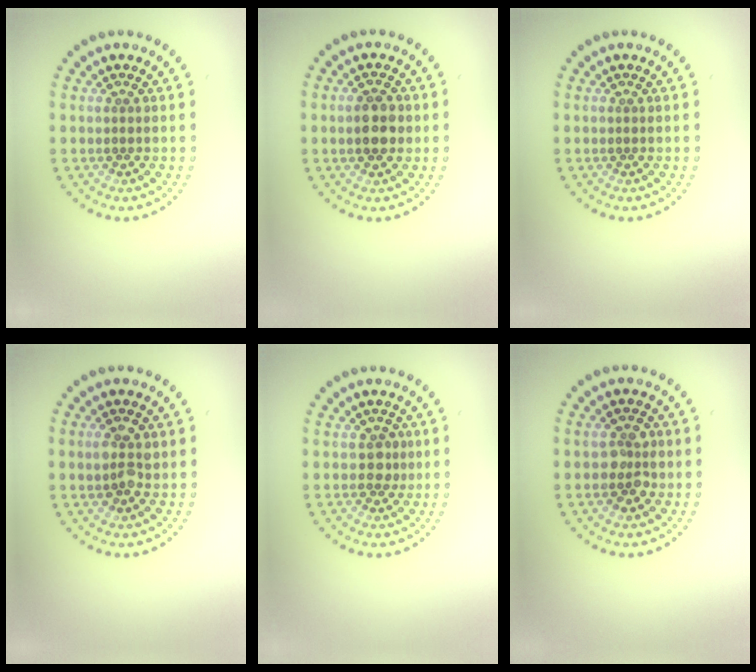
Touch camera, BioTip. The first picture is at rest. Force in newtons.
{"total": 3.3, "press": 3.3, "slide": 0.1}
{"total": 0.0}
{"total": 2.3, "press": 2.2, "slide": 0.3}
{"total": 1.4, "press": 1.1, "slide": 0.8}
{"total": 2.7, "press": 2.7, "slide": 0.2}